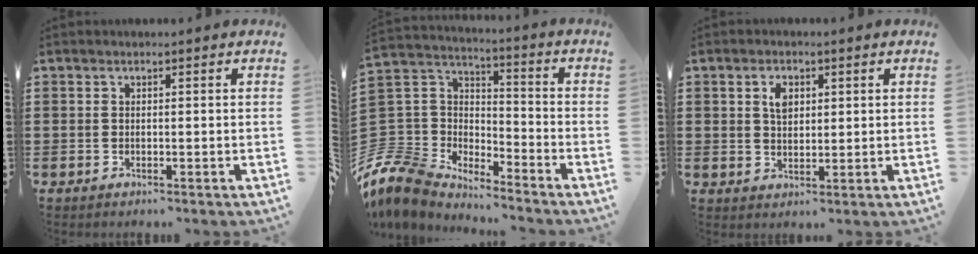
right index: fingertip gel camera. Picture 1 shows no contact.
{"total": 8.4, "force": [-7.0, 4.3, 1.8], "torque": [-0.090, -0.005, -0.146]}
{"total": 3.2, "force": [1.1, 1.8, 2.3], "torque": [-0.045, 0.004, 0.018]}